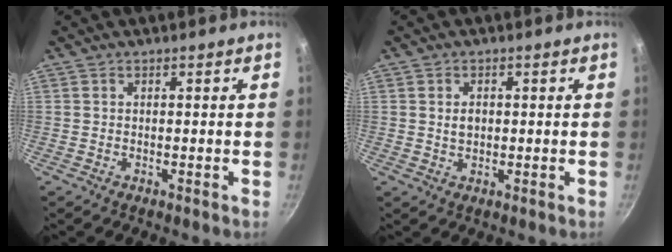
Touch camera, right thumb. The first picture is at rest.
{"total": 2.6, "force": [0.3, 1.9, 1.8], "torque": [-0.023, 0.002, 0.006]}